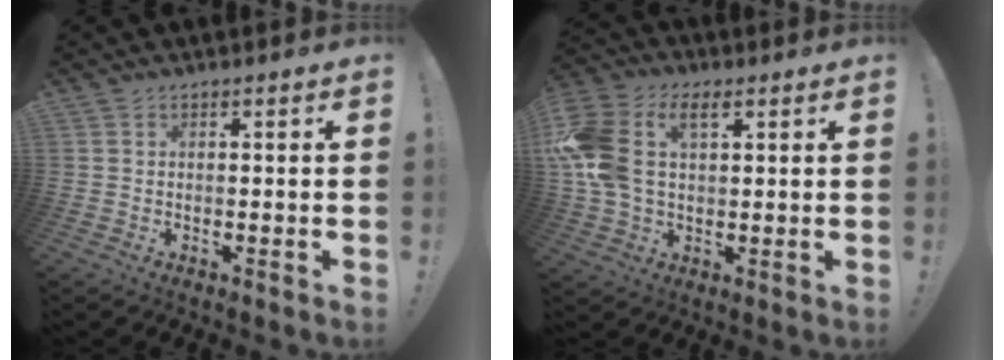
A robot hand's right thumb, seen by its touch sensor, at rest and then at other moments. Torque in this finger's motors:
{"motor_torque": [2.08, 2.07, 1.50, 0.25, 0.57]}